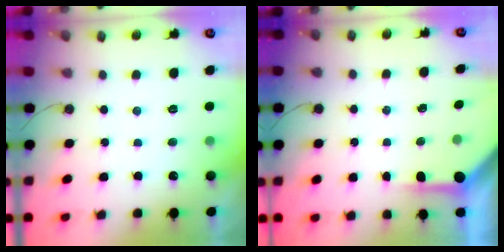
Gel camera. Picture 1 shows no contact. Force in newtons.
{"total": 3.8, "press": 3.8, "slide": 0.3}